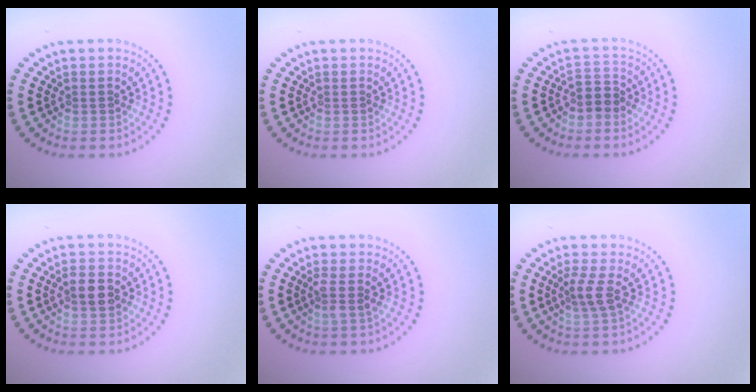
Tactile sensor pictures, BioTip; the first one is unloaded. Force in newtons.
{"total": 0.0}
{"total": 2.0, "press": 1.6, "slide": 1.2}
{"total": 2.2, "press": 2.2, "slide": 0.0}
{"total": 1.6, "press": 1.3, "slide": 0.9}
{"total": 2.0, "press": 1.6, "slide": 1.3}